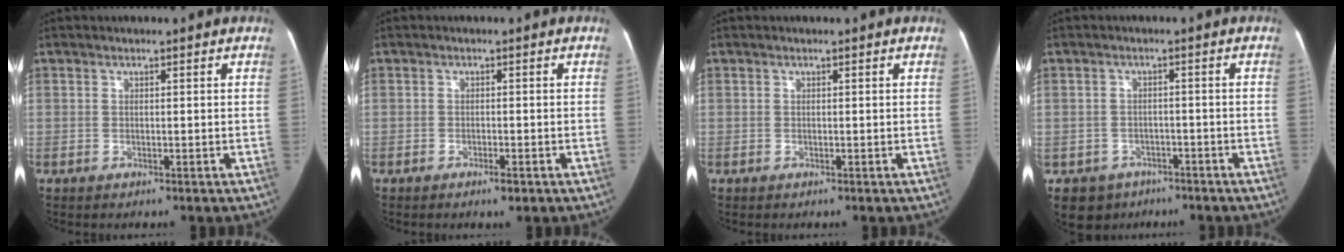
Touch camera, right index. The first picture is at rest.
{"total": 1.8, "force": [-1.1, 0.3, 1.3], "torque": [-0.022, -0.002, -0.015]}
{"total": 0.0}
{"total": 5.4, "force": [-3.1, 4.4, 0.2], "torque": [-0.003, 0.012, -0.040]}